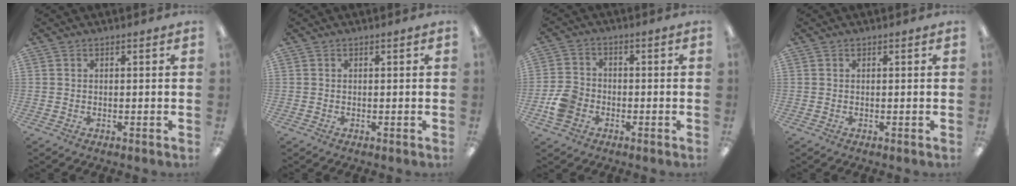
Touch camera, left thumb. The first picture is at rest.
{"total": 0.0}
{"total": 6.9, "force": [-2.5, 5.3, 3.7], "torque": [-0.076, 0.016, -0.045]}
{"total": 0.0}